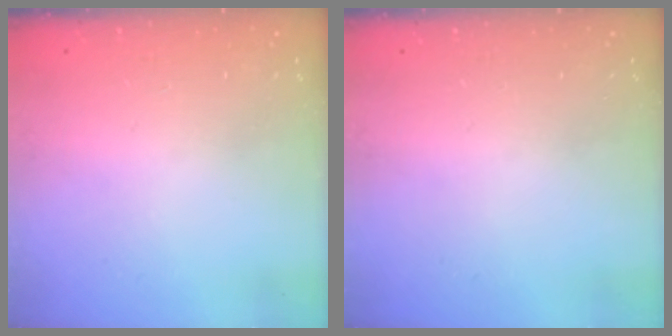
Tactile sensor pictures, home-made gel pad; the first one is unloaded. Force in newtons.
{"total": 0.0}